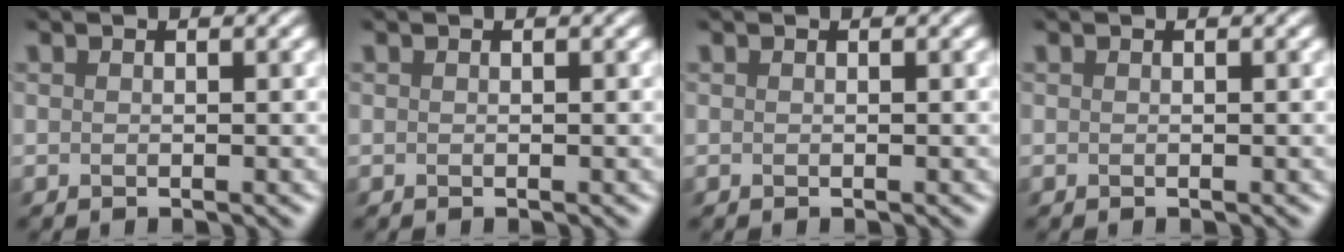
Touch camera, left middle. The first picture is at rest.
{"total": 0.0}
{"total": 0.0}
{"total": 0.0}